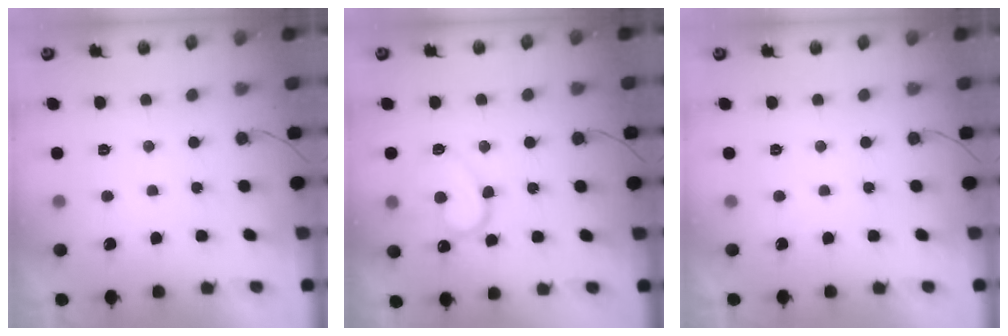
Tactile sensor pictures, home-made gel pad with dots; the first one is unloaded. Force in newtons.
{"total": 12.4, "press": 12.3, "slide": 1.5}
{"total": 1.8, "press": 1.8, "slide": 0.0}